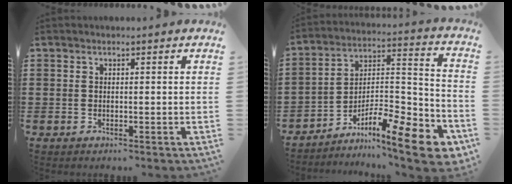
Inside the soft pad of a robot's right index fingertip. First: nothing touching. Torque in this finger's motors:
{"motor_torque": [0.05, 0.05, -0.03, -0.12]}